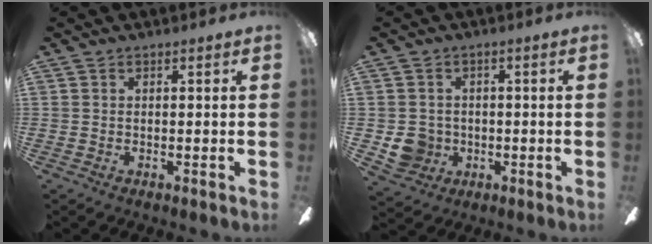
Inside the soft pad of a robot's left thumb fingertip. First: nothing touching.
{"total": 6.1, "force": [-0.8, 5.8, 1.7], "torque": [-0.036, 0.006, -0.009]}